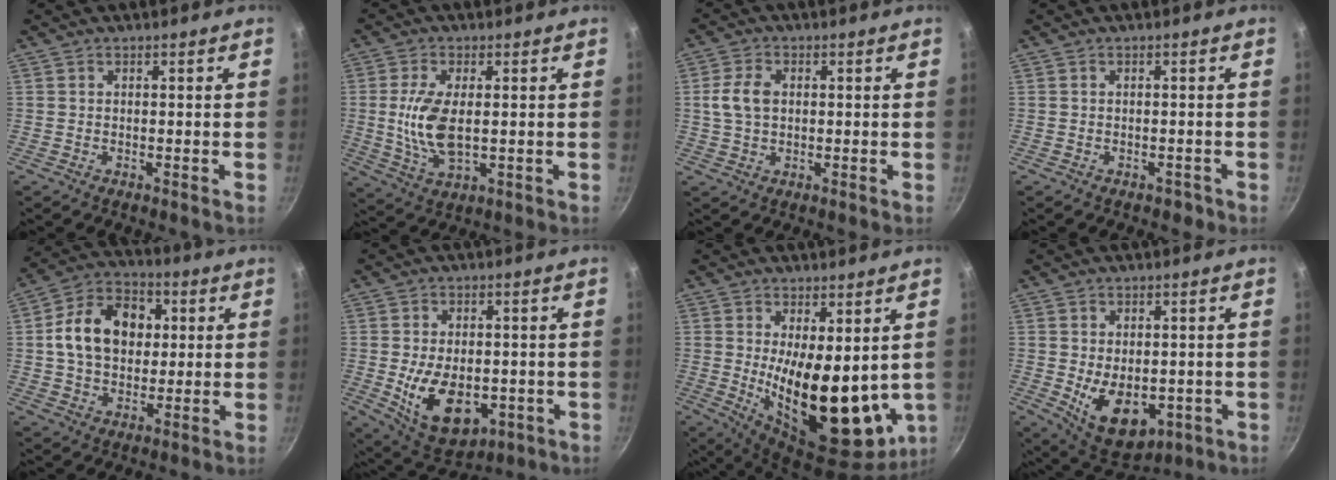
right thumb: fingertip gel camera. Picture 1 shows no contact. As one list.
[{"total": 9.6, "force": [0.3, 4.6, 8.5], "torque": [-0.171, -0.008, 0.009]}, {"total": 5.7, "force": [0.7, 3.9, 4.2], "torque": [-0.076, 0.009, 0.011]}, {"total": 1.4, "force": [-0.9, 0.9, 0.5], "torque": [0.005, 0.018, 0.001]}, {"total": 15.1, "force": [2.2, 11.1, 9.9], "torque": [-0.138, 0.020, 0.025]}, {"total": 14.3, "force": [-2.7, 8.9, 10.8], "torque": [-0.151, -0.006, -0.022]}, {"total": 19.4, "force": [0.7, 8.3, 17.5], "torque": [-0.243, -0.043, 0.033]}, {"total": 12.0, "force": [-2.2, 7.7, 8.9], "torque": [-0.105, -0.013, -0.008]}]